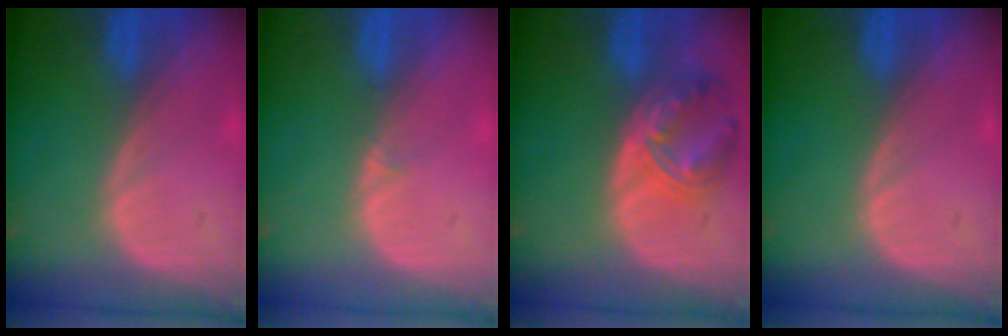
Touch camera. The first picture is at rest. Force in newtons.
{"total": 0.9, "press": 0.5, "slide": 0.7}
{"total": 8.0, "press": 7.0, "slide": 3.9}
{"total": 0.0}